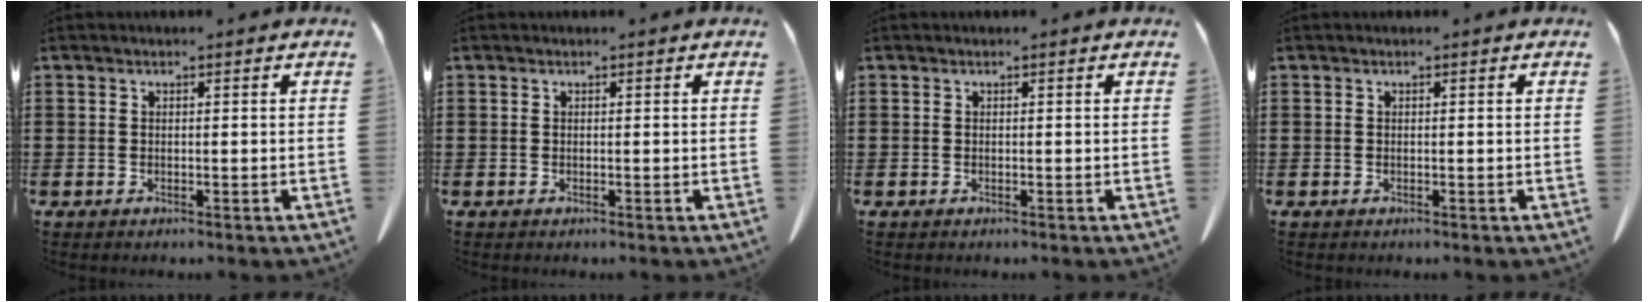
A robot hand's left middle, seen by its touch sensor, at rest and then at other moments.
{"total": 0.0}
{"total": 0.0}
{"total": 0.0}